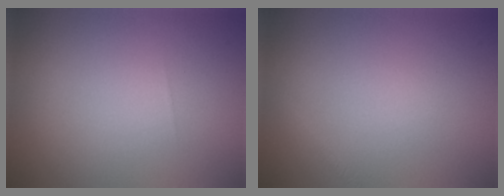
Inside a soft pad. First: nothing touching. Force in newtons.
{"total": 0.6, "press": 0.6, "slide": 0.0}